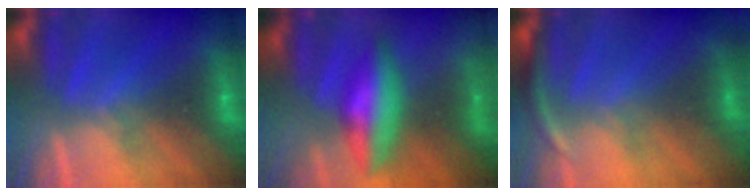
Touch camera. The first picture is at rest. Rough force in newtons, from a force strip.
{"total": 7.5}
{"total": 2.9}